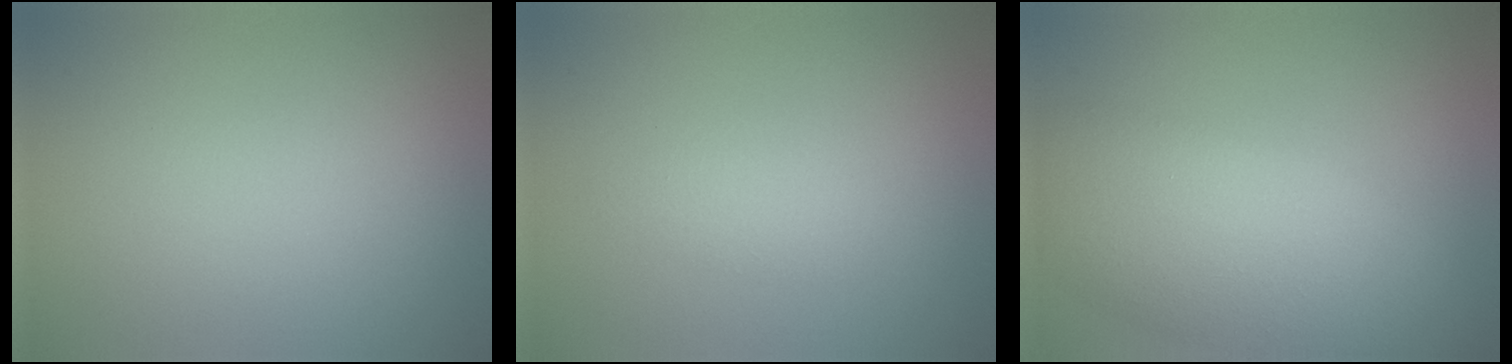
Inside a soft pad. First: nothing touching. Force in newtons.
{"total": 1.4, "press": 1.4, "slide": 0.1}
{"total": 9.1, "press": 9.1, "slide": 0.5}